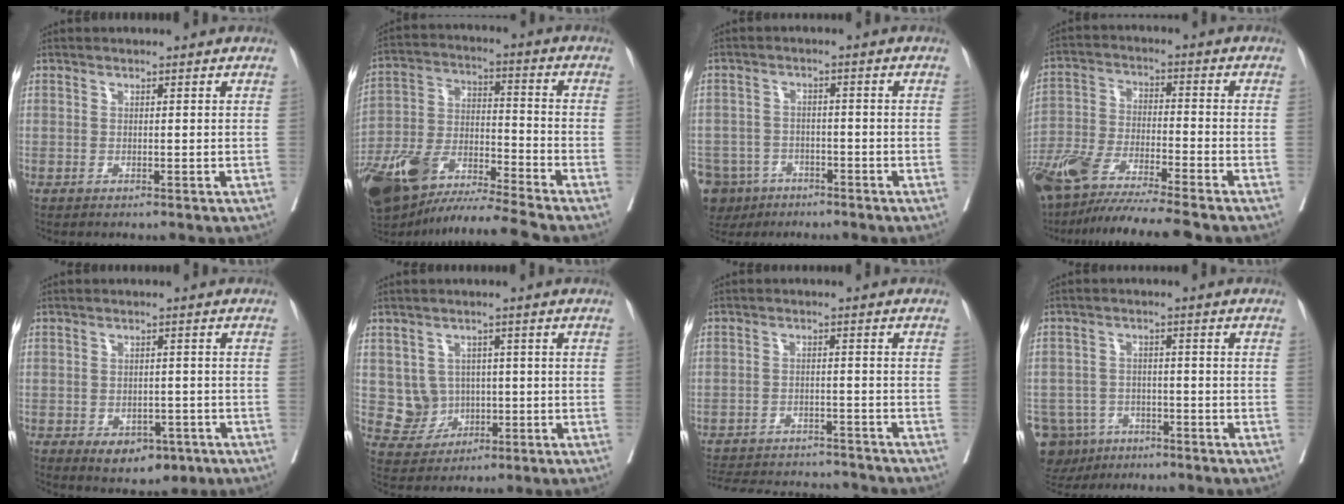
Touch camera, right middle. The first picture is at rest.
{"total": 15.8, "force": [-12.8, 1.3, 9.2], "torque": [-0.186, -0.002, -0.236]}
{"total": 12.1, "force": [-7.7, 8.7, 3.3], "torque": [-0.101, -0.004, -0.114]}
{"total": 14.7, "force": [-12.4, -0.1, 7.9], "torque": [-0.154, -0.038, -0.220]}
{"total": 6.2, "force": [-3.3, 3.8, 3.6], "torque": [-0.037, 0.002, -0.039]}
{"total": 5.0, "force": [0.1, 4.9, 1.0], "torque": [-0.012, 0.010, 0.011]}
{"total": 17.2, "force": [-16.1, 3.8, 5.0], "torque": [-0.120, -0.005, -0.219]}
{"total": 9.9, "force": [-6.3, 7.2, 2.3], "torque": [-0.059, -0.001, -0.095]}